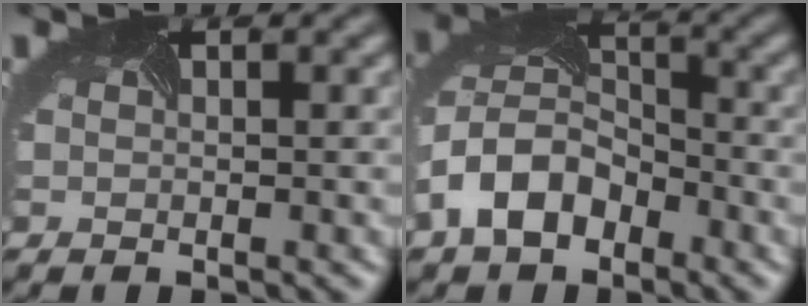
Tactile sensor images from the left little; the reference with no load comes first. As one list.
[{"total": 5.7, "force": [-2.8, 4.0, 3.0], "torque": [-0.076, 0.006, -0.067]}]